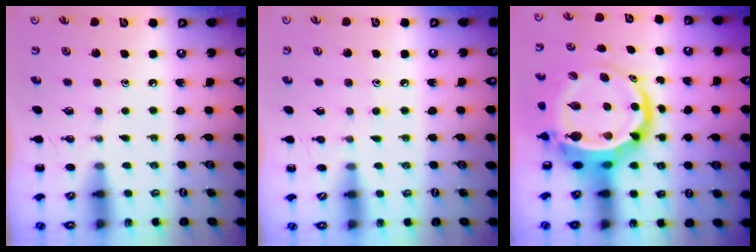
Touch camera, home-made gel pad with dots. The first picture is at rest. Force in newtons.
{"total": 5.2, "press": 4.9, "slide": 1.6}
{"total": 10.7, "press": 10.3, "slide": 2.7}